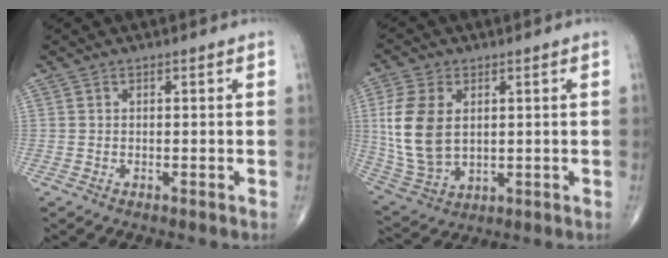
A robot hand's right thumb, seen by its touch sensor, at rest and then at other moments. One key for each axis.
{"total": 13.0, "fx": 2.0, "fy": 8.4, "fz": 9.7, "tx": -0.197, "ty": -0.010, "tz": 0.048}